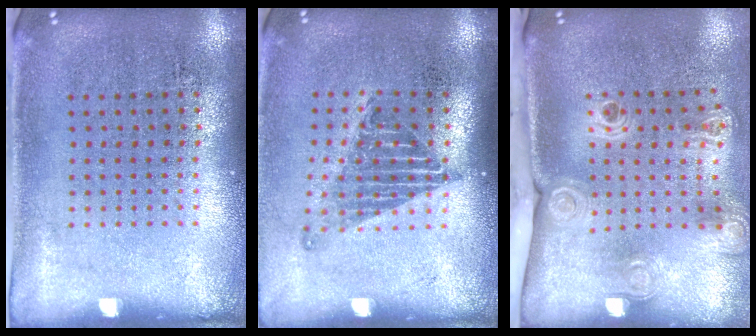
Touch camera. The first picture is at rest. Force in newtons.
{"total": 1.3, "press": 1.1, "slide": 0.8}
{"total": 2.2, "press": 1.6, "slide": 1.6}